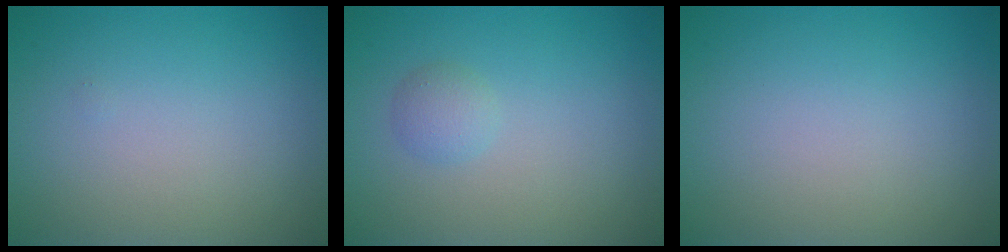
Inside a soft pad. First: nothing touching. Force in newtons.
{"total": 1.3, "press": 1.3, "slide": 0.0}
{"total": 0.0}